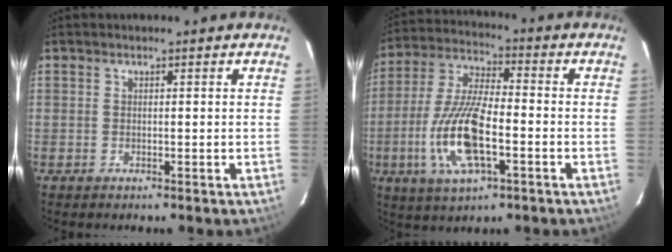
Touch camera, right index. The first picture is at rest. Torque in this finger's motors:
{"motor_torque": [2.14, 0.00, 0.51, 0.14]}